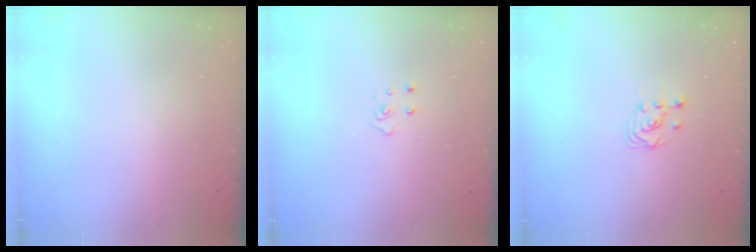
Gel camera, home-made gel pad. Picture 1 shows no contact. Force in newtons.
{"total": 3.8, "press": 3.8, "slide": 0.3}
{"total": 2.5, "press": 2.2, "slide": 1.2}